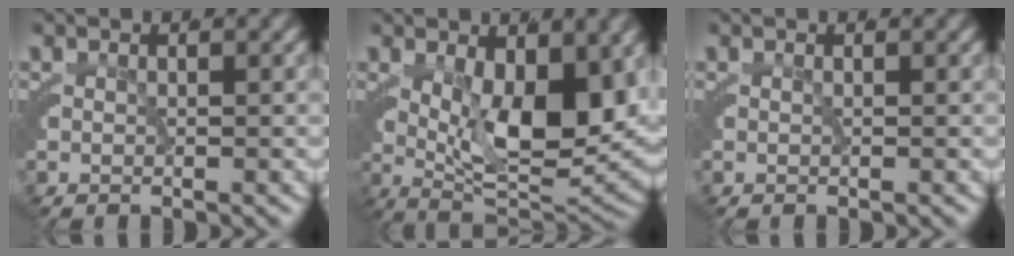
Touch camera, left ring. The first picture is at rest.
{"total": 10.2, "force": [1.4, 3.9, 9.3], "torque": [-0.130, -0.019, 0.032]}
{"total": 0.0}